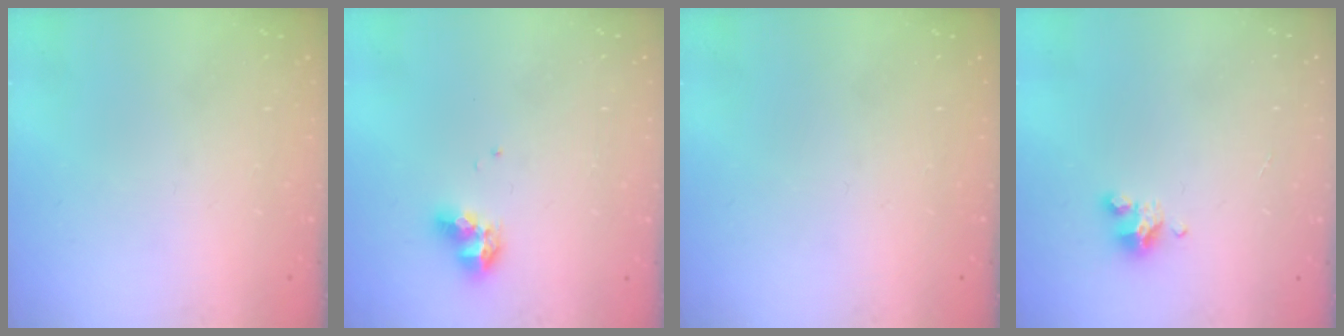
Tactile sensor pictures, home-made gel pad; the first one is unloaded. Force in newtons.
{"total": 8.1, "press": 8.1, "slide": 0.5}
{"total": 0.0}
{"total": 4.2, "press": 4.2, "slide": 0.3}